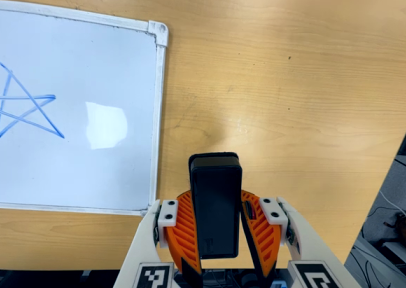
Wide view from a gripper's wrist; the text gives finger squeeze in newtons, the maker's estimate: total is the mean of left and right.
{"total": 9.1, "left": 7.7, "right": 10.5}